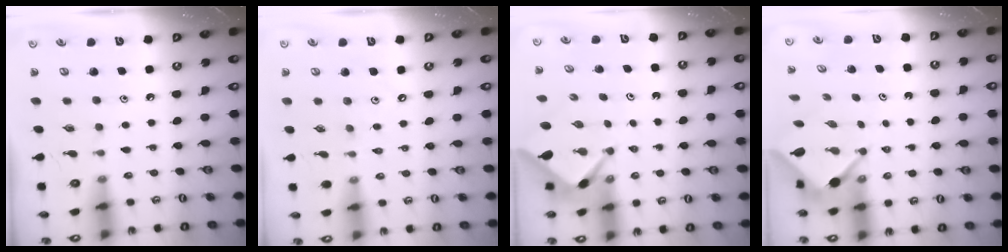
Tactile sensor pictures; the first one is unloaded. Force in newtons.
{"total": 3.3, "press": 3.3, "slide": 0.1}
{"total": 2.4, "press": 2.4, "slide": 0.3}
{"total": 3.4, "press": 3.4, "slide": 0.2}